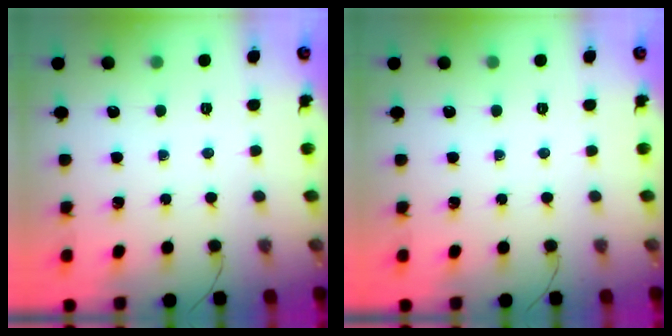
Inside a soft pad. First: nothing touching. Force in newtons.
{"total": 0.0}